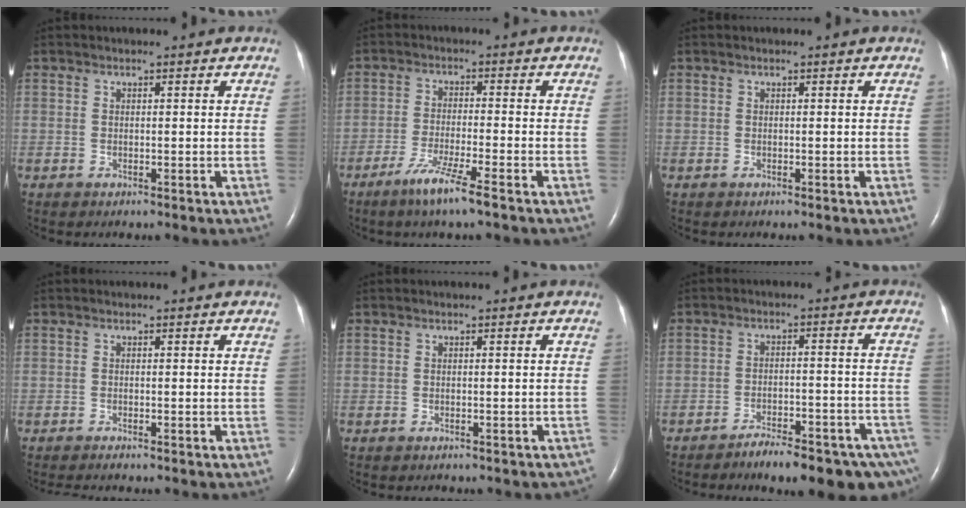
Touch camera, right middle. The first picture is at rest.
{"total": 6.4, "force": [-4.2, -0.4, 4.8], "torque": [-0.097, -0.016, -0.081]}
{"total": 0.0}
{"total": 1.5, "force": [-1.3, -0.1, 0.7], "torque": [-0.011, -0.001, -0.019]}
{"total": 3.6, "force": [-3.2, 1.3, 1.2], "torque": [-0.008, -0.003, -0.031]}
{"total": 13.5, "force": [-10.5, 3.1, 7.9], "torque": [-0.068, 0.024, -0.141]}